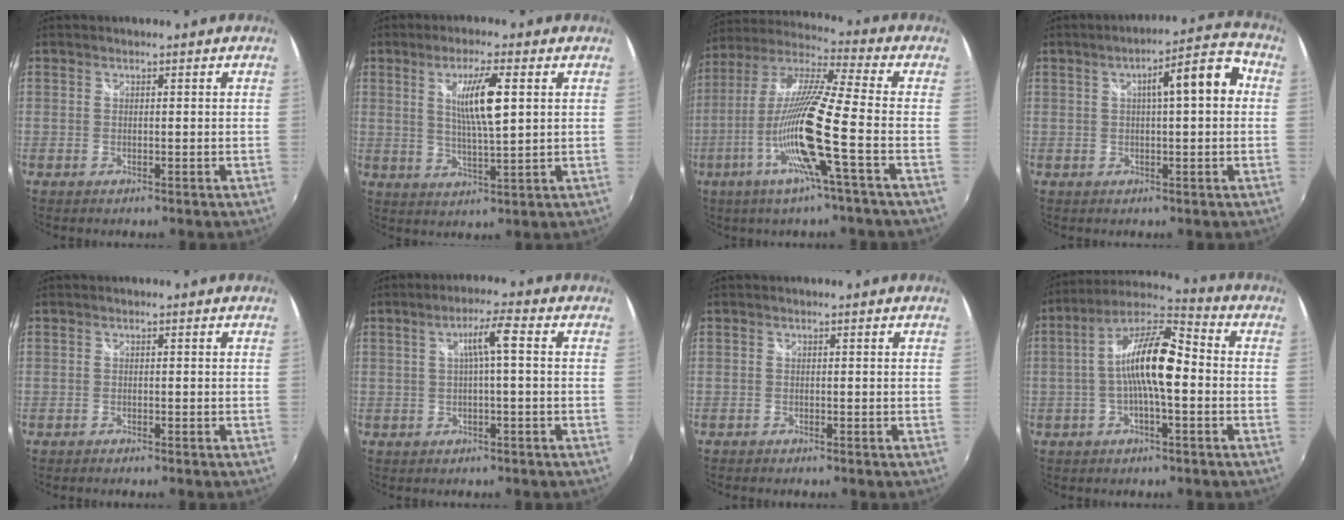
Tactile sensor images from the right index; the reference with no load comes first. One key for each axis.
{"total": 8.5, "fx": 2.4, "fy": 1.0, "fz": 8.1, "tx": -0.146, "ty": -0.005, "tz": 0.045}
{"total": 17.0, "fx": -6.0, "fy": -0.3, "fz": 15.9, "tx": -0.297, "ty": -0.022, "tz": -0.121}
{"total": 9.0, "fx": 1.4, "fy": 1.8, "fz": 8.7, "tx": -0.119, "ty": 0.031, "tz": 0.027}
{"total": 1.0, "fx": -0.9, "fy": 0.2, "fz": 0.2, "tx": -0.009, "ty": -0.006, "tz": -0.017}
{"total": 4.3, "fx": 0.2, "fy": -0.2, "fz": 4.3, "tx": -0.079, "ty": 0.008, "tz": 0.007}
{"total": 1.2, "fx": -1.1, "fy": 0.3, "fz": 0.1, "tx": -0.008, "ty": -0.007, "tz": -0.020}
{"total": 12.8, "fx": -1.1, "fy": 3.3, "fz": 12.3, "tx": -0.234, "ty": 0.021, "tz": -0.027}